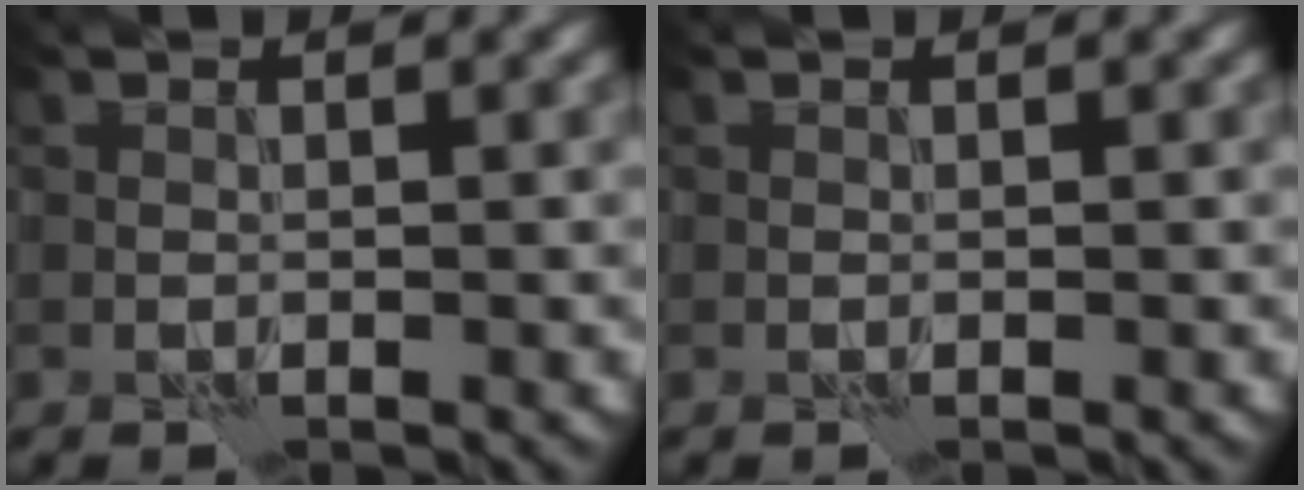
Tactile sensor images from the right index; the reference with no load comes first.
{"total": 0.0}